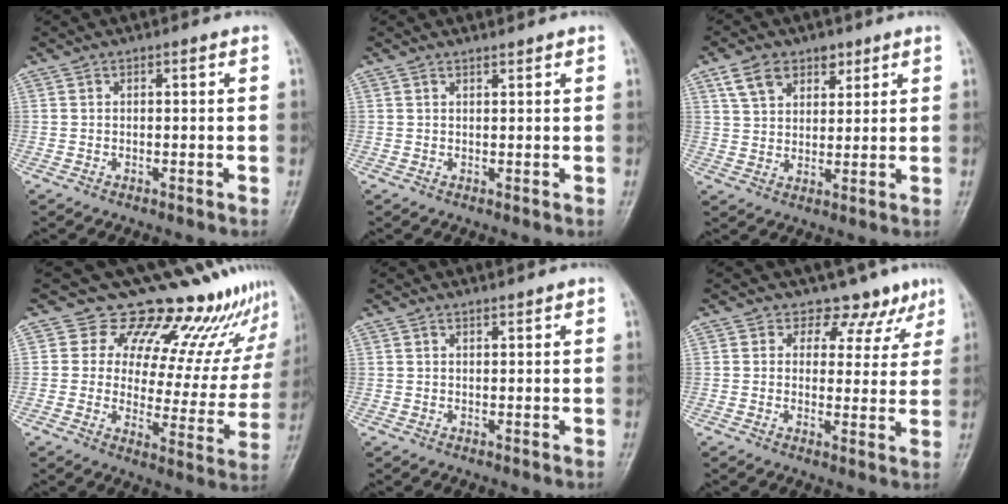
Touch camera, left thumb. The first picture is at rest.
{"total": 0.7, "force": [0.7, 0.1, 0.1], "torque": [-0.003, -0.007, 0.013]}
{"total": 8.0, "force": [4.5, 5.3, 3.9], "torque": [-0.042, -0.013, 0.081]}
{"total": 18.6, "force": [16.5, 7.3, 4.7], "torque": [0.005, -0.135, 0.189]}
{"total": 0.7, "force": [0.7, 0.0, 0.1], "torque": [-0.003, -0.006, 0.012]}
{"total": 7.2, "force": [5.4, 4.8, 0.8], "torque": [0.030, -0.028, 0.052]}